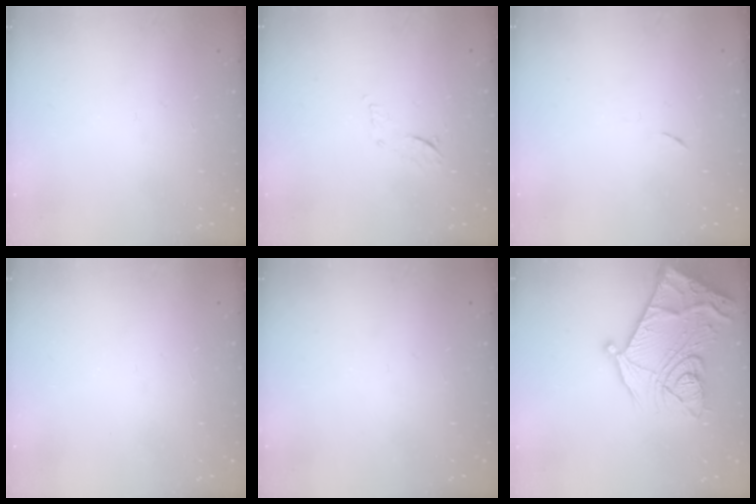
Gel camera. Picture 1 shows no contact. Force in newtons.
{"total": 8.0, "press": 7.9, "slide": 1.0}
{"total": 3.7, "press": 3.6, "slide": 0.7}
{"total": 1.7, "press": 1.6, "slide": 0.1}
{"total": 0.0}
{"total": 27.1, "press": 27.1, "slide": 0.8}